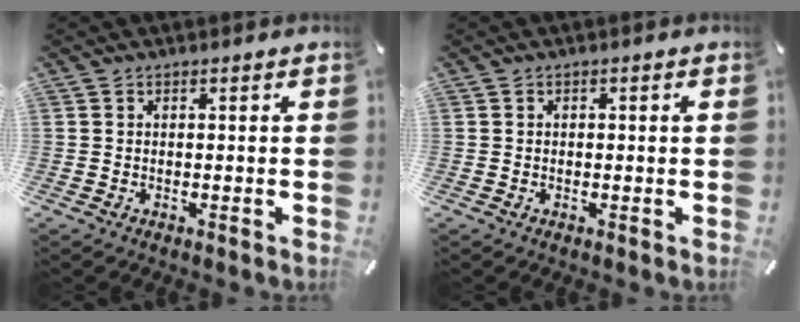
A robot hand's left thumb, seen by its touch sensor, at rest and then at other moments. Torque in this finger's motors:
{"motor_torque": [-0.22, -0.52, -0.02, 0.09, 0.00]}